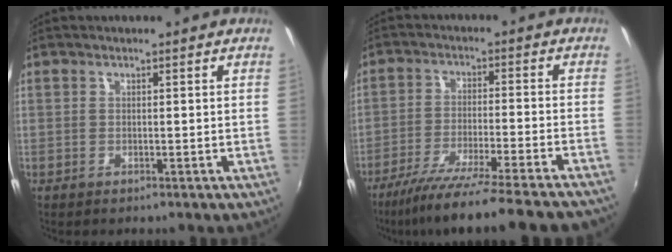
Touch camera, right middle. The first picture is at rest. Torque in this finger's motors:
{"motor_torque": [1.14, -1.00, 0.39, 0.15]}